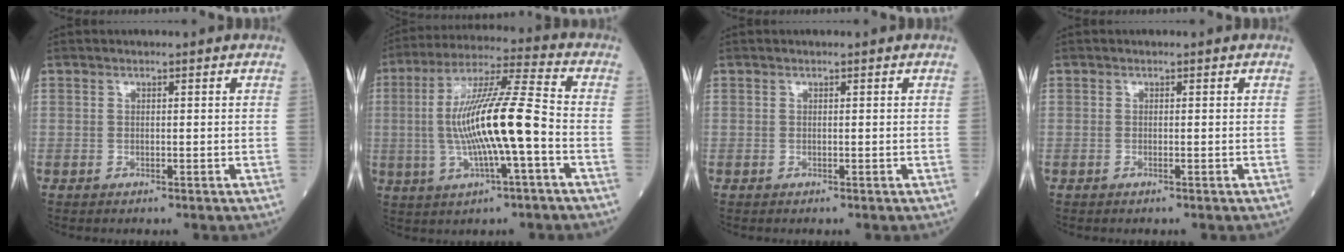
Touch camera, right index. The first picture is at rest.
{"total": 14.3, "force": [-1.9, 0.8, 14.2], "torque": [-0.273, 0.010, -0.034]}
{"total": 0.0}
{"total": 0.0}